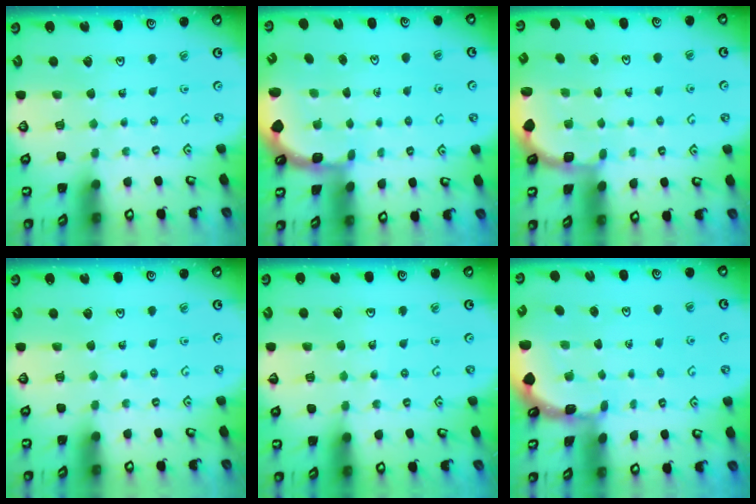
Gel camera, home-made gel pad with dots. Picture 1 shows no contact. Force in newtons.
{"total": 1.7, "press": 1.6, "slide": 0.4}
{"total": 2.0, "press": 1.8, "slide": 0.8}
{"total": 0.0}
{"total": 3.1, "press": 3.0, "slide": 0.8}
{"total": 1.0, "press": 1.0, "slide": 0.2}